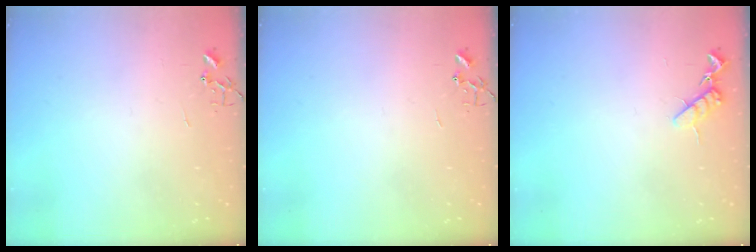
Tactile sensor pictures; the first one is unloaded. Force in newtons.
{"total": 0.0}
{"total": 9.1, "press": 9.1, "slide": 0.6}